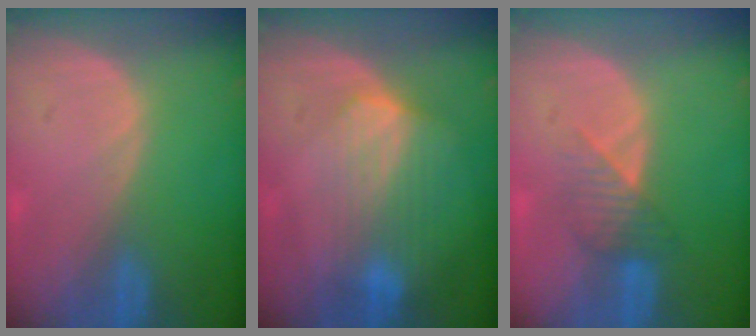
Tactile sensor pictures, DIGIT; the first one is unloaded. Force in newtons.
{"total": 7.2, "press": 6.4, "slide": 3.1}
{"total": 3.5, "press": 3.3, "slide": 1.2}